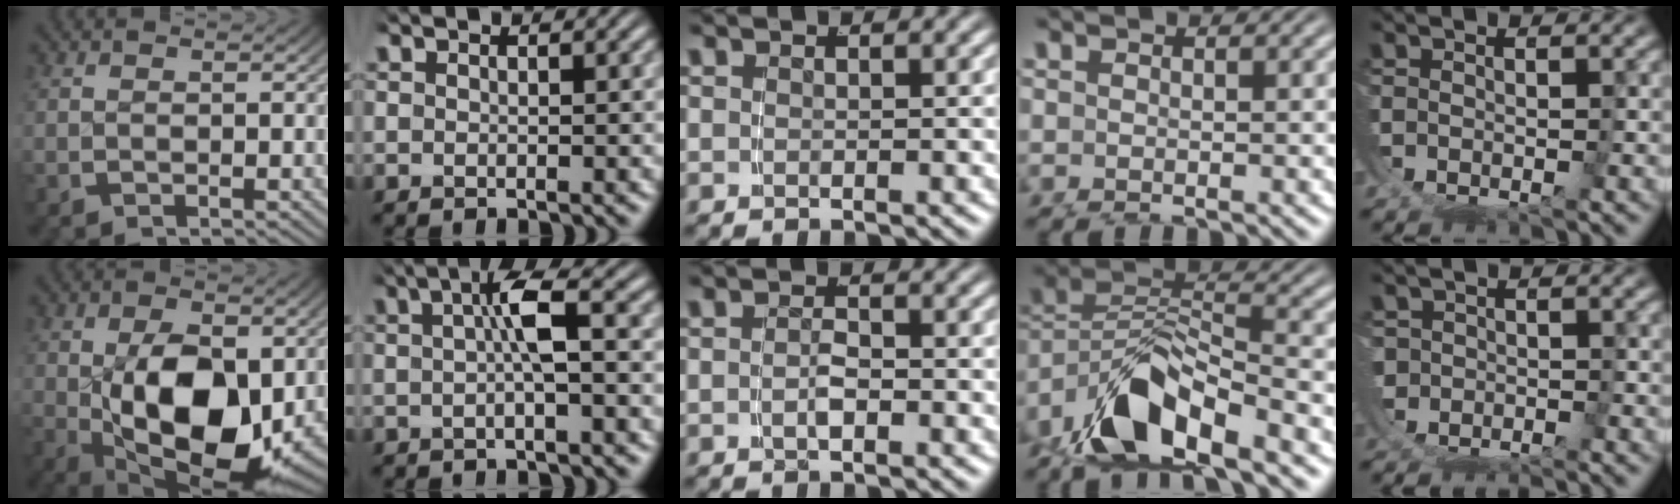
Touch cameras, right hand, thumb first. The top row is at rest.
{"thumb": {"total": 17.0, "force": [-2.1, 10.3, 13.3], "torque": [-0.244, -0.066, 0.001]}, "index": {"total": 3.9, "force": [0.8, 0.4, 3.8], "torque": [-0.068, 0.011, 0.010]}, "middle": {"total": 1.5, "force": [-0.9, 0.4, 1.2], "torque": [-0.027, -0.004, -0.013]}, "ring": {"total": 7.1, "force": [-1.4, 4.5, 5.3], "torque": [-0.099, -0.010, -0.023]}, "little": {"total": 2.0, "force": [-1.4, 1.1, -0.7], "torque": [-0.015, -0.025, -0.012]}}